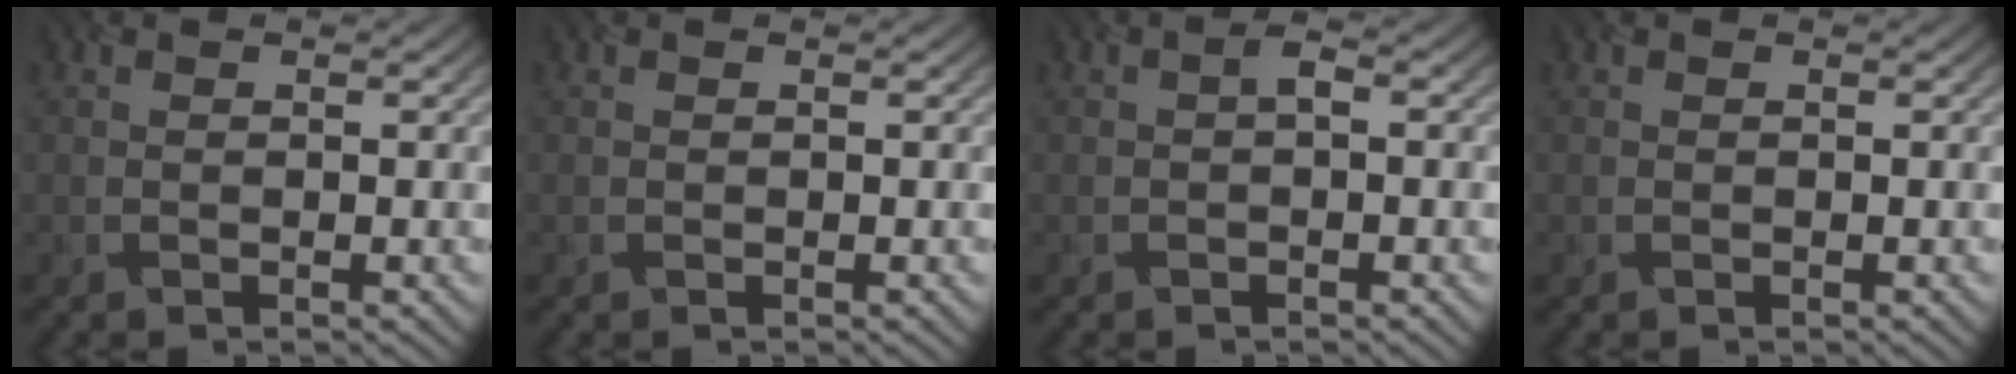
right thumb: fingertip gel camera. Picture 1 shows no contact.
{"total": 0.0}
{"total": 1.0, "force": [-0.3, 0.5, 0.8], "torque": [-0.018, -0.001, -0.007]}
{"total": 0.0}